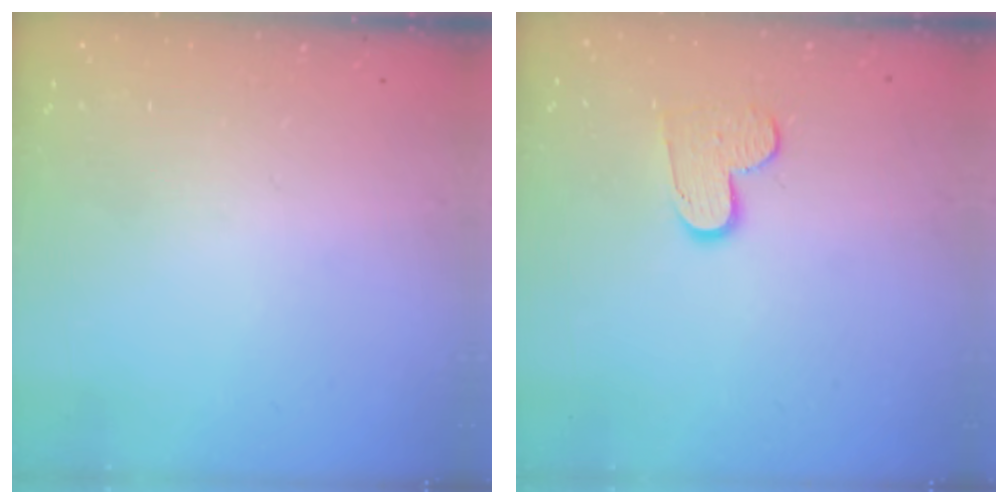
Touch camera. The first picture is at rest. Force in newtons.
{"total": 9.1, "press": 9.1, "slide": 0.7}